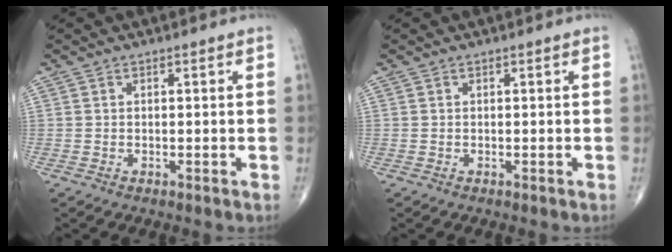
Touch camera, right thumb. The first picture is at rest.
{"total": 0.0}